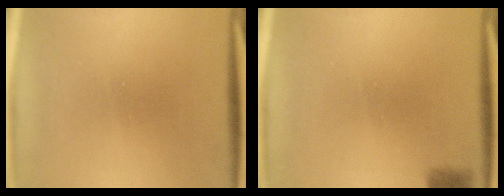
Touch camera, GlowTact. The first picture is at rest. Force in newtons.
{"total": 2.9}